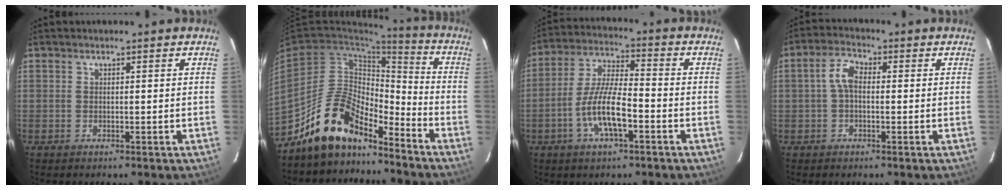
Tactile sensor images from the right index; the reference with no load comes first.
{"total": 14.5, "force": [-11.9, 5.8, 5.9], "torque": [-0.128, 0.030, -0.210]}
{"total": 10.4, "force": [-4.1, 2.8, 9.1], "torque": [-0.187, 0.001, -0.076]}
{"total": 4.1, "force": [-0.2, 2.4, 3.4], "torque": [-0.070, 0.016, -0.002]}